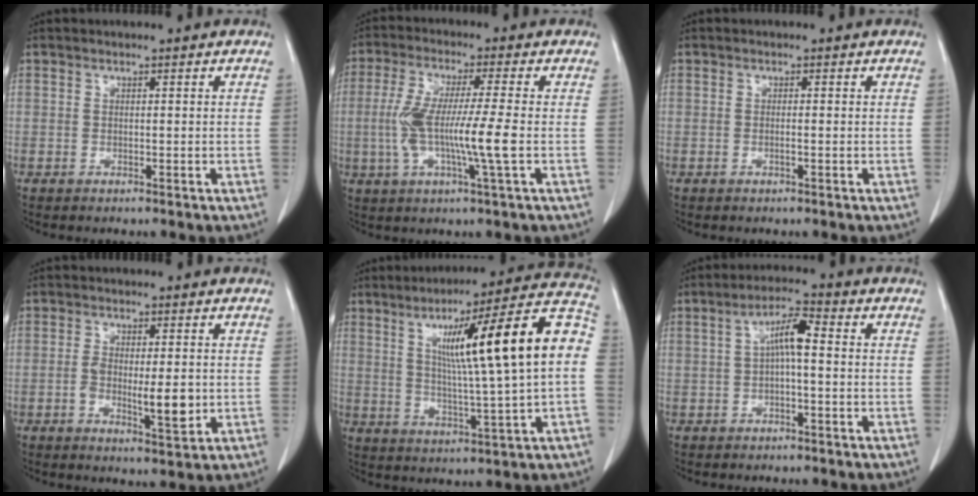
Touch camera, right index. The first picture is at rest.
{"total": 10.4, "force": [-1.4, -0.1, 10.3], "torque": [-0.206, -0.007, -0.033]}
{"total": 0.6, "force": [-0.2, 0.0, 0.5], "torque": [-0.011, 0.000, -0.004]}
{"total": 6.6, "force": [-1.0, 1.9, 6.3], "torque": [-0.101, -0.008, -0.014]}
{"total": 19.6, "force": [3.0, 0.2, 19.4], "torque": [-0.279, 0.026, 0.036]}
{"total": 5.2, "force": [0.3, 1.0, 5.1], "torque": [-0.093, 0.019, 0.003]}